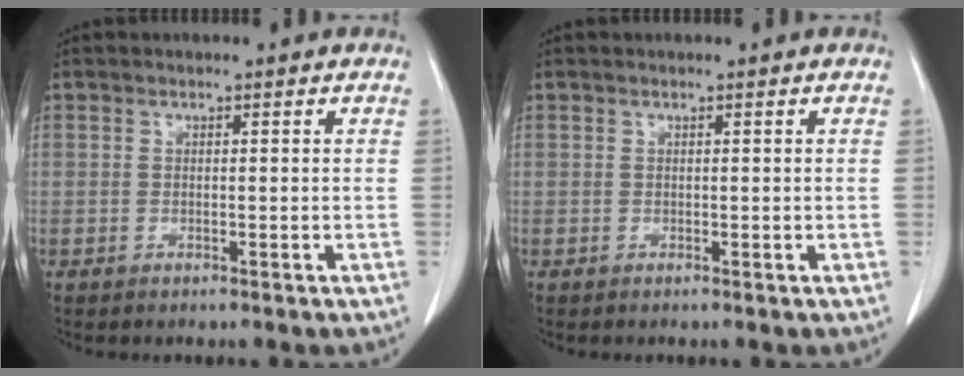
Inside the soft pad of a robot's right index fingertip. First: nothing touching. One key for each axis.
{"total": 0.0}